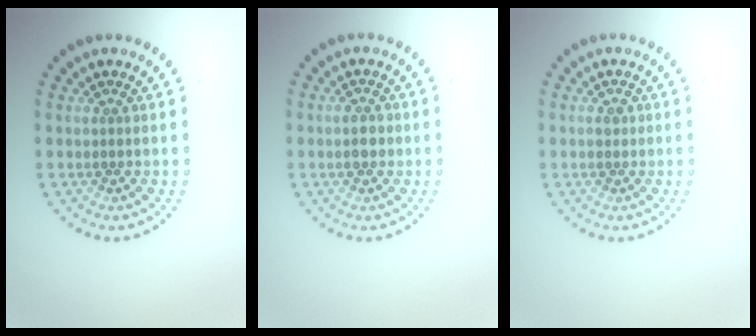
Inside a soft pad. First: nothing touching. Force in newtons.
{"total": 1.6, "press": 1.6, "slide": 0.1}
{"total": 0.9, "press": 0.9, "slide": 0.1}